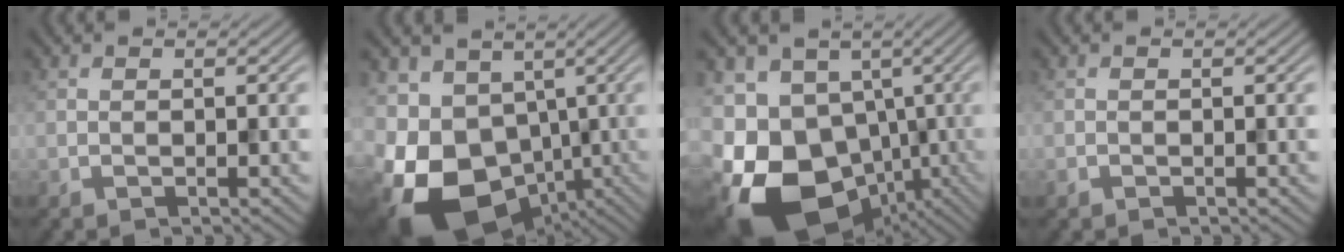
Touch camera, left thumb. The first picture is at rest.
{"total": 17.8, "force": [-6.3, 12.5, 10.9], "torque": [-0.252, -0.034, -0.079]}
{"total": 19.6, "force": [-7.8, 14.0, 11.2], "torque": [-0.258, -0.027, -0.110]}
{"total": 0.5, "force": [-0.4, 0.3, 0.2], "torque": [-0.005, -0.004, -0.006]}